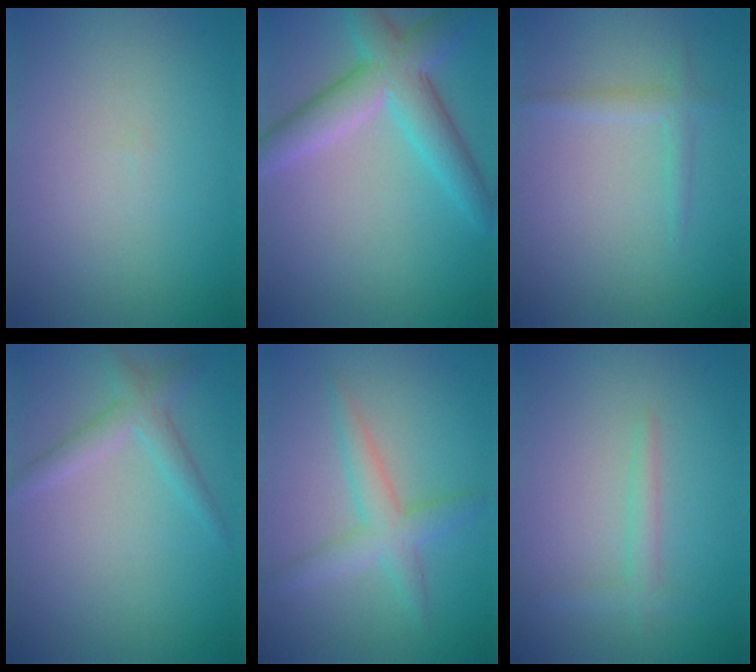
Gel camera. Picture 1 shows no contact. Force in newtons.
{"total": 6.2, "press": 6.2, "slide": 0.5}
{"total": 1.3, "press": 1.3, "slide": 0.0}
{"total": 2.4, "press": 2.4, "slide": 0.2}
{"total": 3.2, "press": 3.2, "slide": 0.0}
{"total": 1.4, "press": 1.4, "slide": 0.2}